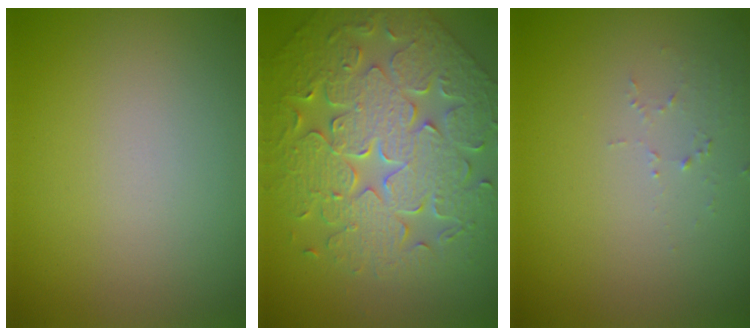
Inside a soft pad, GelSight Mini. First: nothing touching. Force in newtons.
{"total": 8.1, "press": 6.8, "slide": 4.4}
{"total": 1.1, "press": 1.1, "slide": 0.1}